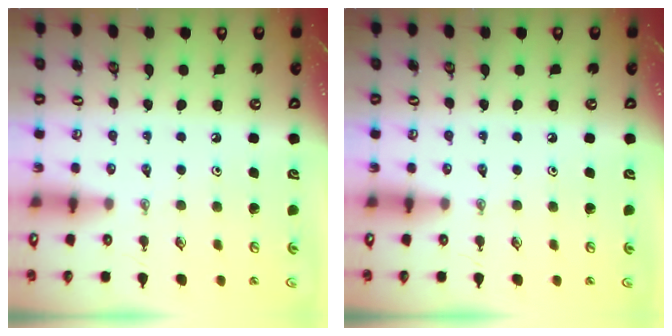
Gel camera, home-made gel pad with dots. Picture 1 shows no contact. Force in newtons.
{"total": 0.0}